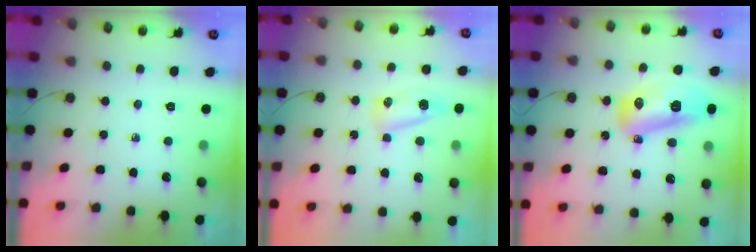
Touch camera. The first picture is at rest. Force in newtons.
{"total": 9.5, "press": 7.5, "slide": 5.9}
{"total": 13.9, "press": 13.8, "slide": 1.8}